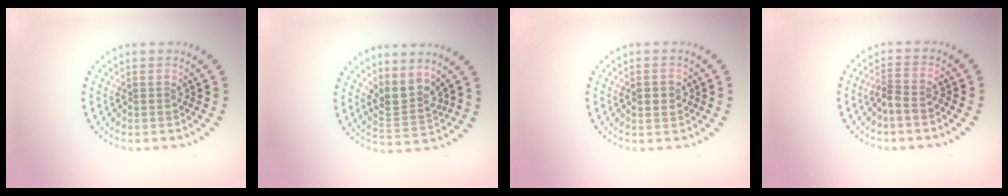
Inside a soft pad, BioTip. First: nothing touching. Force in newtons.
{"total": 2.9, "press": 2.3, "slide": 1.7}
{"total": 2.2, "press": 2.2, "slide": 0.1}
{"total": 2.0, "press": 1.5, "slide": 1.4}